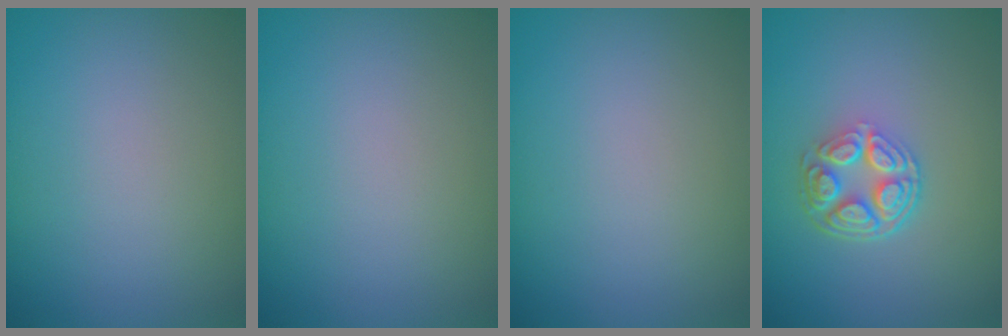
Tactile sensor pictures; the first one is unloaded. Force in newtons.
{"total": 0.0}
{"total": 0.0}
{"total": 4.7, "press": 3.3, "slide": 3.3}